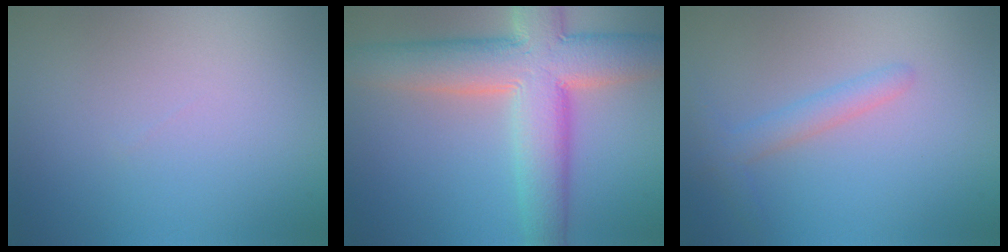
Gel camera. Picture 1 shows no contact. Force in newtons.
{"total": 10.2, "press": 10.2, "slide": 0.9}
{"total": 2.1, "press": 2.1, "slide": 0.1}